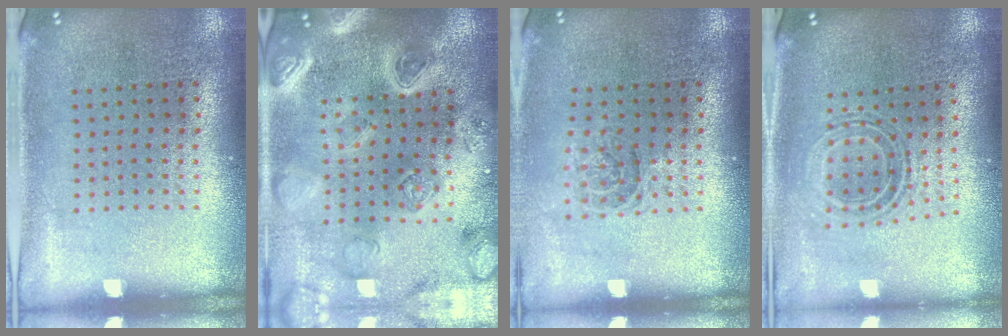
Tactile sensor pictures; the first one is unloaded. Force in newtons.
{"total": 4.5, "press": 4.0, "slide": 2.2}
{"total": 1.2, "press": 1.1, "slide": 0.5}
{"total": 0.9, "press": 0.8, "slide": 0.3}